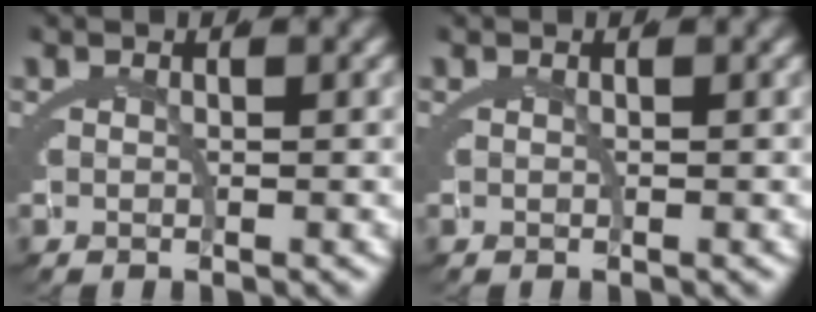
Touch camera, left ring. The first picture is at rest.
{"total": 0.0}